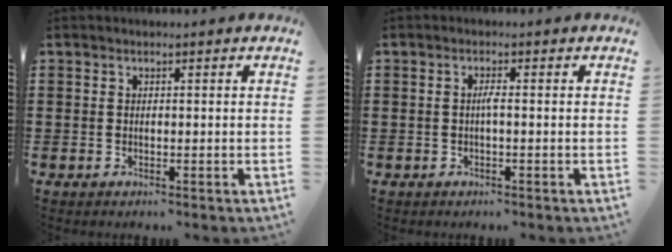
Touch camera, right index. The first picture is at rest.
{"total": 1.3, "force": [-0.2, 0.0, 1.3], "torque": [-0.027, -0.002, -0.005]}